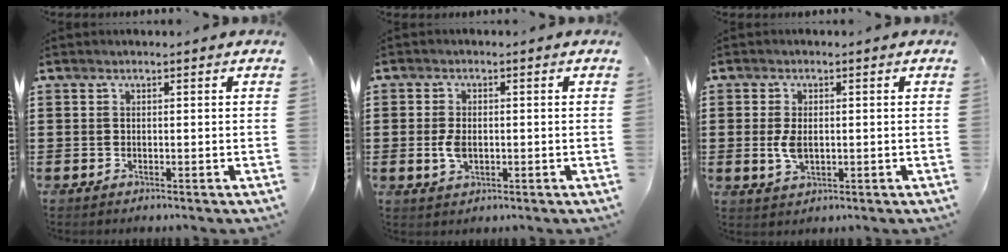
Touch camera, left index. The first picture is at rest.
{"total": 3.4, "force": [-0.3, 1.9, 2.8], "torque": [-0.075, -0.005, -0.011]}
{"total": 3.8, "force": [0.0, 2.1, 3.2], "torque": [-0.084, -0.004, -0.007]}